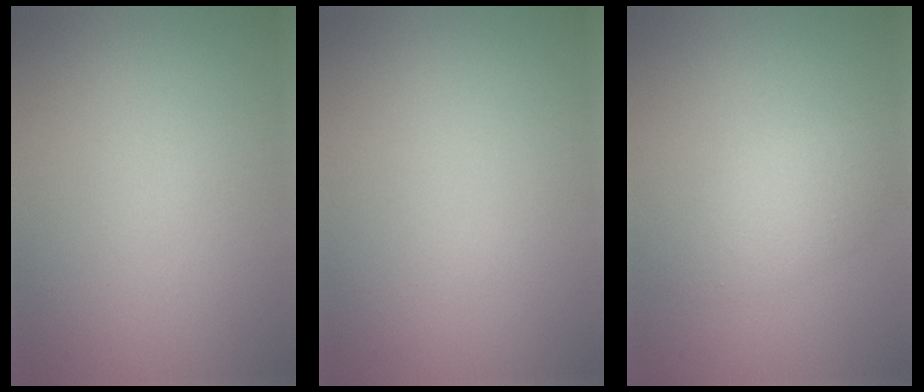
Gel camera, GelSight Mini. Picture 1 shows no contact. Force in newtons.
{"total": 0.0}
{"total": 2.7, "press": 2.7, "slide": 0.2}